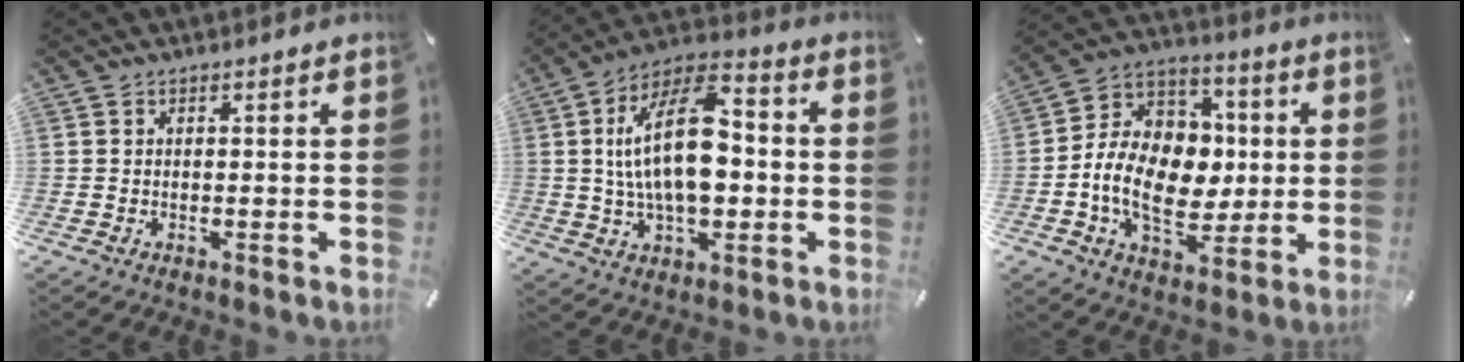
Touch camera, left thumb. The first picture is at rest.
{"total": 19.6, "force": [0.7, 10.7, 16.4], "torque": [-0.321, 0.007, 0.009]}
{"total": 16.5, "force": [-1.9, 12.7, 10.4], "torque": [-0.216, 0.000, -0.030]}